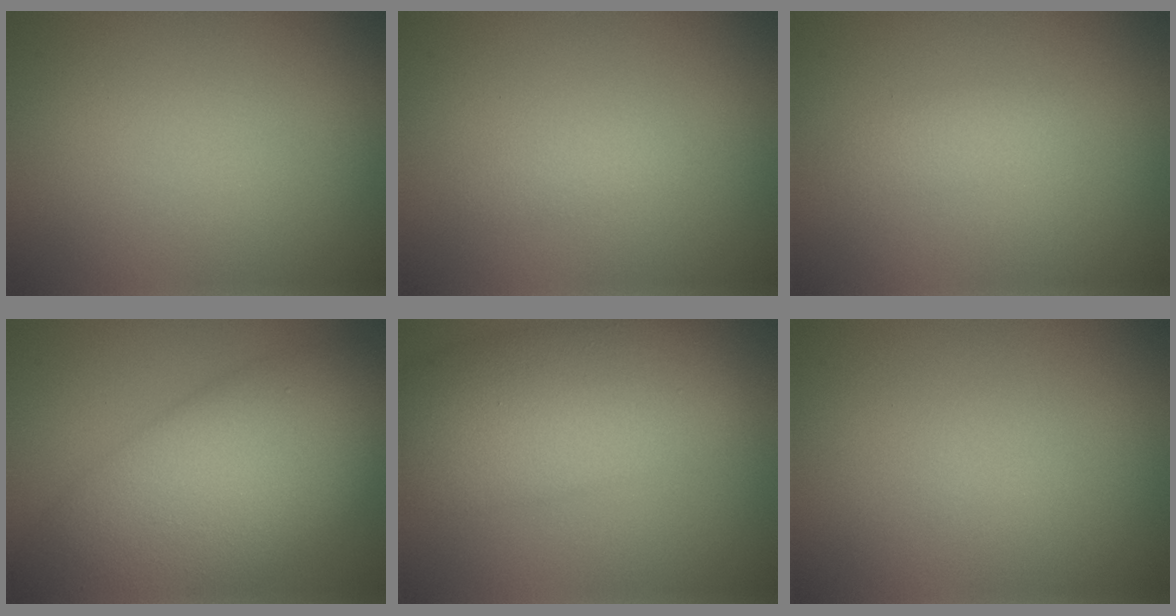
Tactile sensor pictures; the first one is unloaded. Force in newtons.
{"total": 0.9, "press": 0.9, "slide": 0.1}
{"total": 1.3, "press": 1.3, "slide": 0.1}
{"total": 13.2, "press": 13.2, "slide": 0.6}
{"total": 8.4, "press": 8.4, "slide": 0.1}
{"total": 0.0}